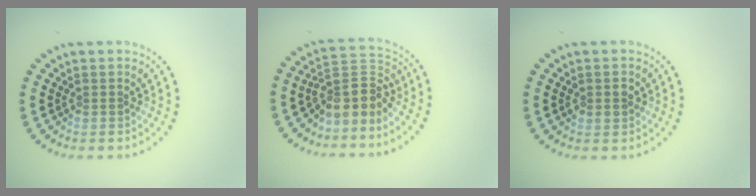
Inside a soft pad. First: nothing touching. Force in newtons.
{"total": 3.9, "press": 2.8, "slide": 2.6}
{"total": 1.4, "press": 1.4, "slide": 0.3}